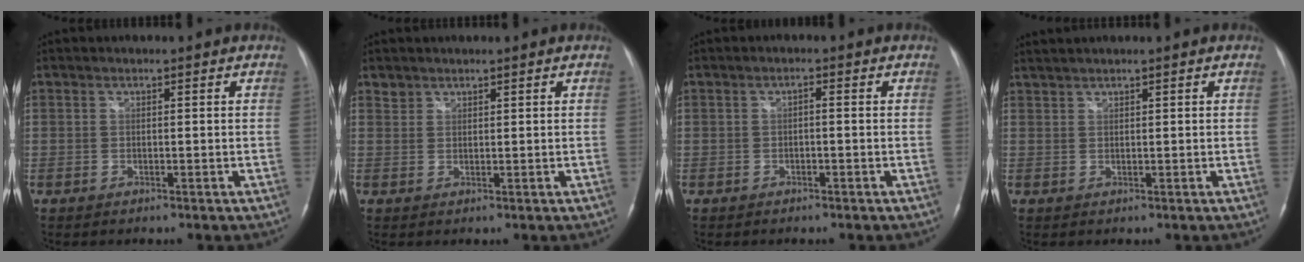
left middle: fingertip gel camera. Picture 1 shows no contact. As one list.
[{"total": 1.2, "force": [1.0, 0.6, -0.2], "torque": [0.009, 0.004, 0.016]}, {"total": 0.9, "force": [-0.2, 0.2, 0.9], "torque": [-0.013, -0.002, -0.007]}, {"total": 1.9, "force": [1.7, -0.2, 0.9], "torque": [-0.021, 0.014, 0.036]}]